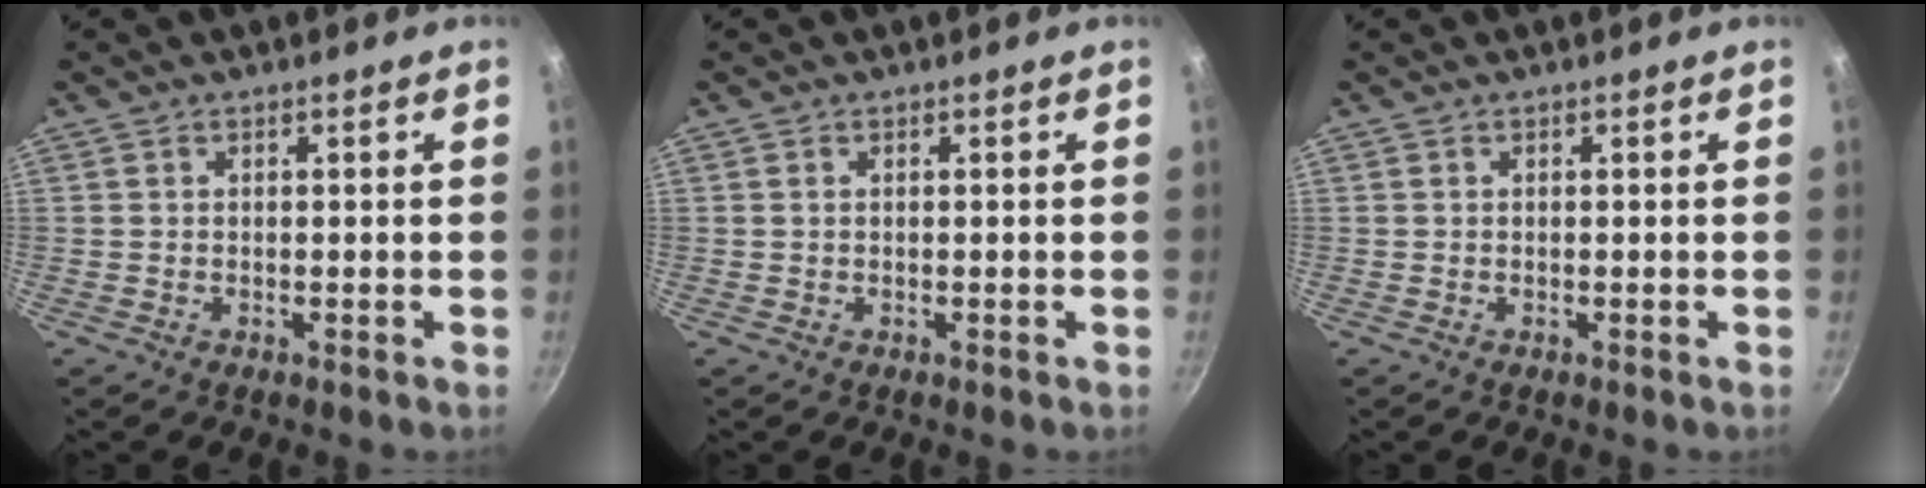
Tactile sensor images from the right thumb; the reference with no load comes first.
{"total": 0.0}
{"total": 0.0}